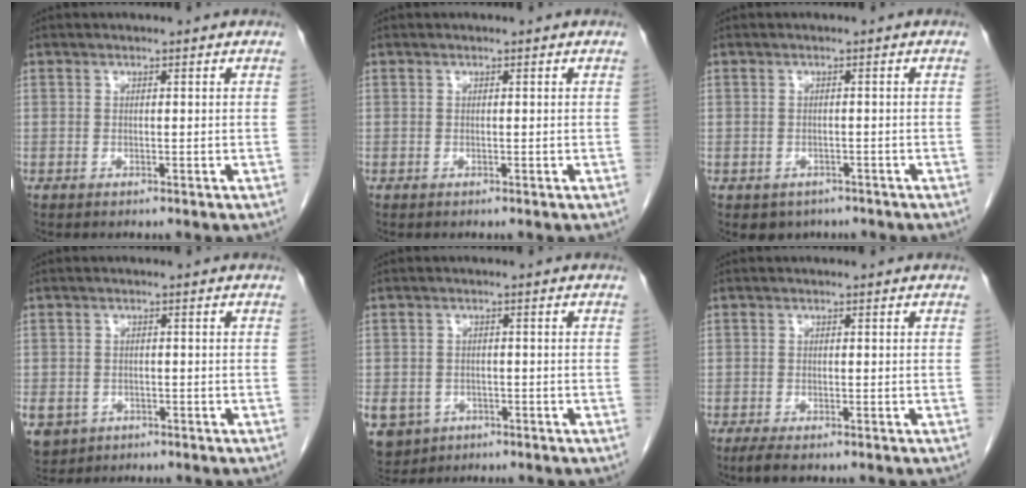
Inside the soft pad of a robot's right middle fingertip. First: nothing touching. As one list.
[{"total": 0.0}, {"total": 3.5, "force": [-2.5, 2.4, 0.6], "torque": [-0.005, 0.004, -0.030]}, {"total": 8.8, "force": [-3.8, 7.3, 3.0], "torque": [-0.087, -0.002, -0.051]}, {"total": 9.8, "force": [-4.4, 8.1, 3.3], "torque": [-0.096, 0.001, -0.060]}, {"total": 2.5, "force": [-1.9, 0.5, 1.6], "torque": [-0.031, -0.008, -0.029]}]